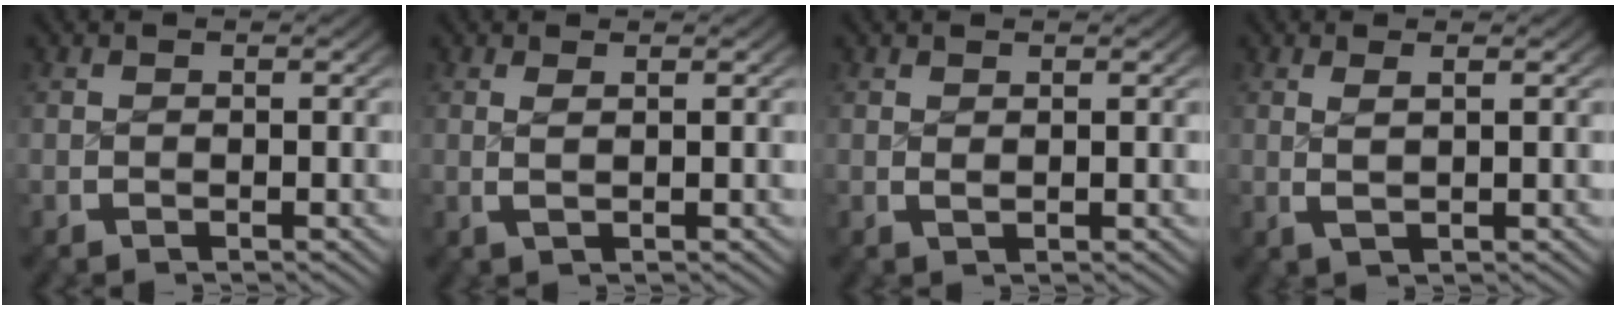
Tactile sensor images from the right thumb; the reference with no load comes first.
{"total": 1.0, "force": [0.5, 0.0, 0.9], "torque": [-0.021, -0.009, 0.014]}
{"total": 0.7, "force": [0.5, 0.2, 0.4], "torque": [-0.008, -0.004, 0.014]}
{"total": 1.4, "force": [0.5, 0.2, 1.3], "torque": [-0.029, -0.007, 0.018]}